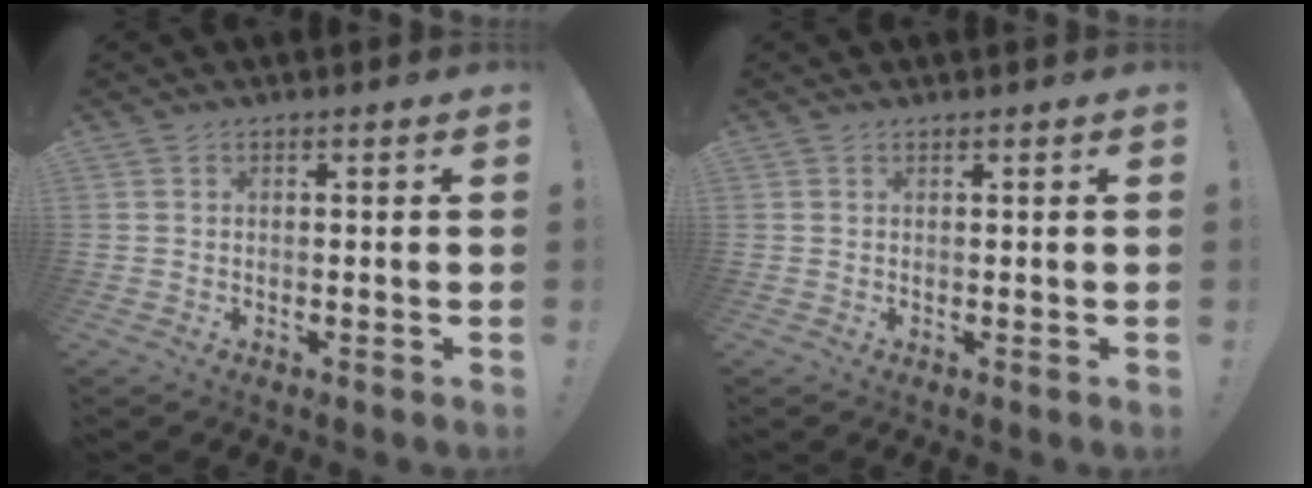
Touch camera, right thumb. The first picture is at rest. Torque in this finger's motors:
{"motor_torque": [0.04, -0.04, 0.02, 0.03, 0.00]}